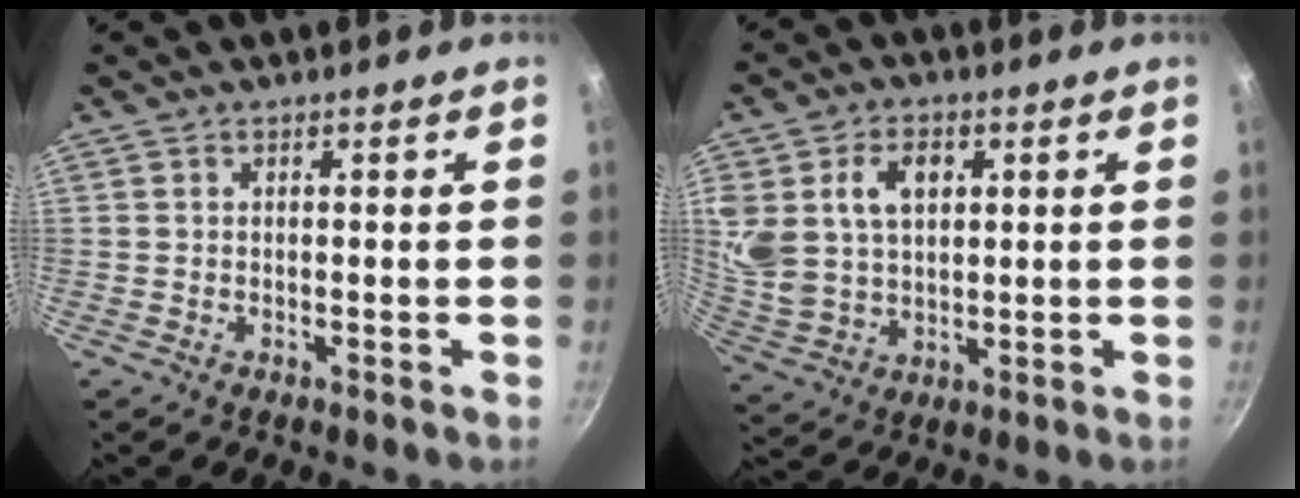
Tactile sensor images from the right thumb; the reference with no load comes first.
{"total": 13.5, "force": [4.0, 9.6, 8.5], "torque": [-0.159, -0.011, 0.083]}